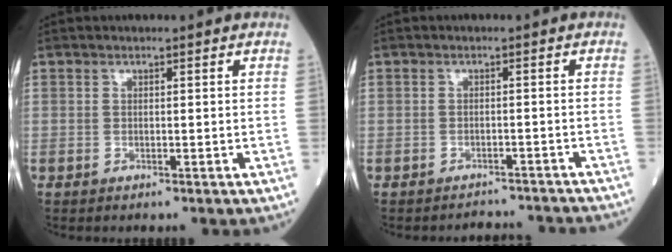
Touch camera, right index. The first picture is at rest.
{"total": 5.3, "force": [-5.2, 1.0, -0.3], "torque": [0.009, 0.010, -0.058]}